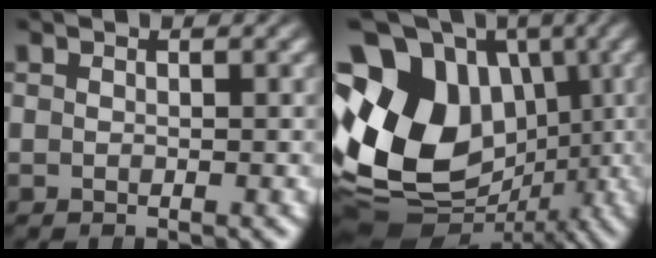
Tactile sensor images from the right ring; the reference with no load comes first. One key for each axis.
{"total": 19.5, "fx": 0.2, "fy": 15.2, "fz": 12.3, "tx": -0.251, "ty": -0.060, "tz": 0.024}